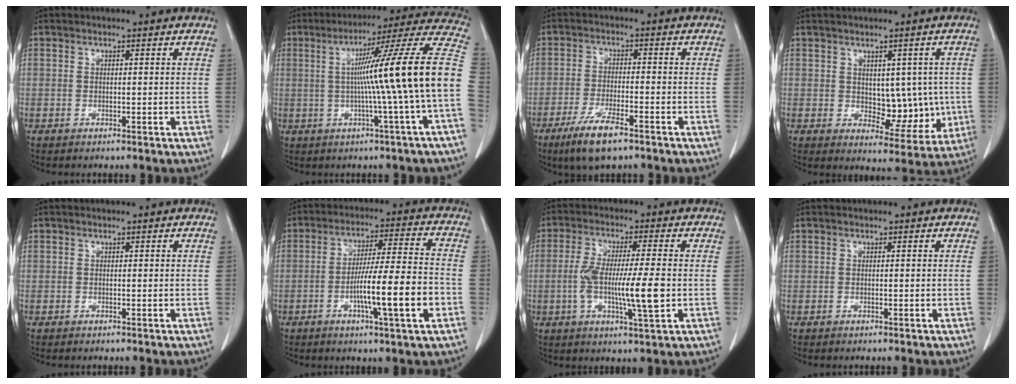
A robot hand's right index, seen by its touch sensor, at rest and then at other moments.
{"total": 18.5, "force": [-1.0, -2.4, 18.3], "torque": [-0.251, 0.020, -0.027]}
{"total": 7.8, "force": [-5.2, 1.3, 5.7], "torque": [-0.112, -0.016, -0.089]}
{"total": 5.6, "force": [-0.3, 3.4, 4.5], "torque": [-0.045, 0.003, 0.006]}
{"total": 0.0}
{"total": 12.6, "force": [-3.9, 0.1, 11.9], "torque": [-0.199, -0.002, -0.068]}
{"total": 10.2, "force": [-1.6, 0.9, 10.1], "torque": [-0.187, -0.006, -0.031]}
{"total": 0.0}